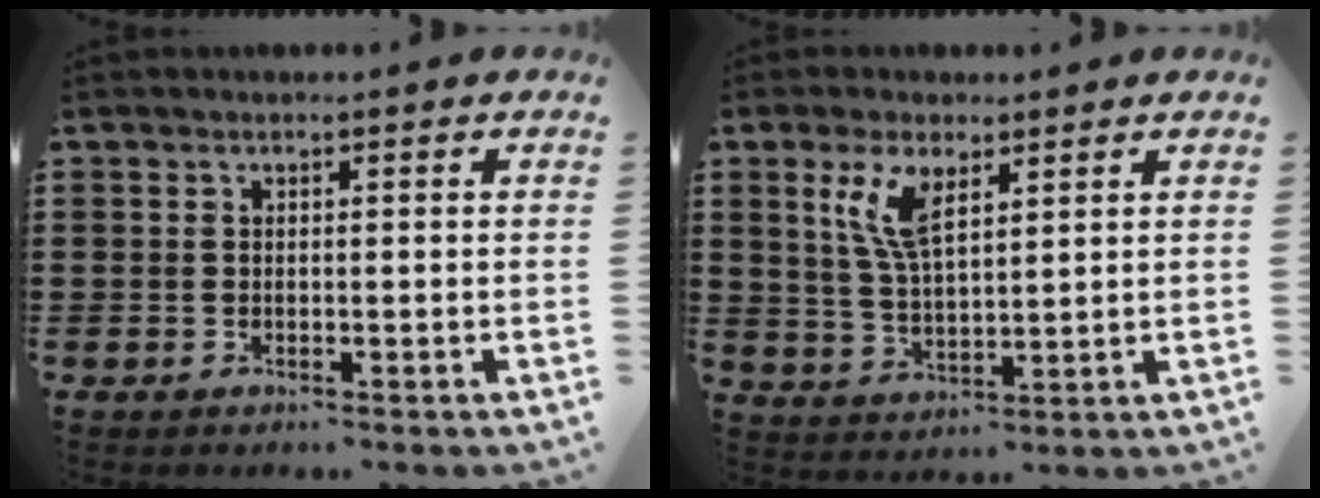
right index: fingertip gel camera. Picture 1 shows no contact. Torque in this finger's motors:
{"motor_torque": [0.92, 0.36, 0.24, 0.20]}